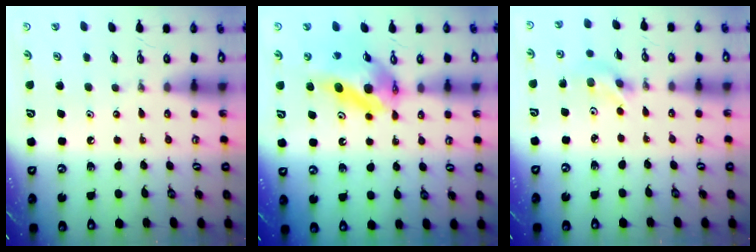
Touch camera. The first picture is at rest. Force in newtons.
{"total": 13.7, "press": 13.6, "slide": 1.6}
{"total": 3.4, "press": 3.3, "slide": 0.8}